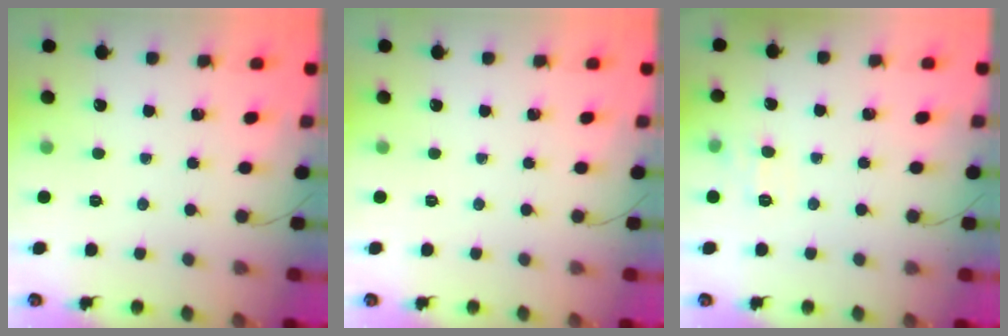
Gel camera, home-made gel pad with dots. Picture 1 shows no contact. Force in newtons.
{"total": 0.0}
{"total": 6.6, "press": 6.4, "slide": 1.6}